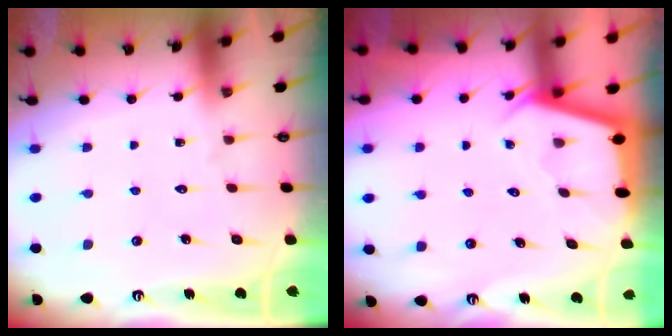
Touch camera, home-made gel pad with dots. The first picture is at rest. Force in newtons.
{"total": 2.4, "press": 2.4, "slide": 0.2}